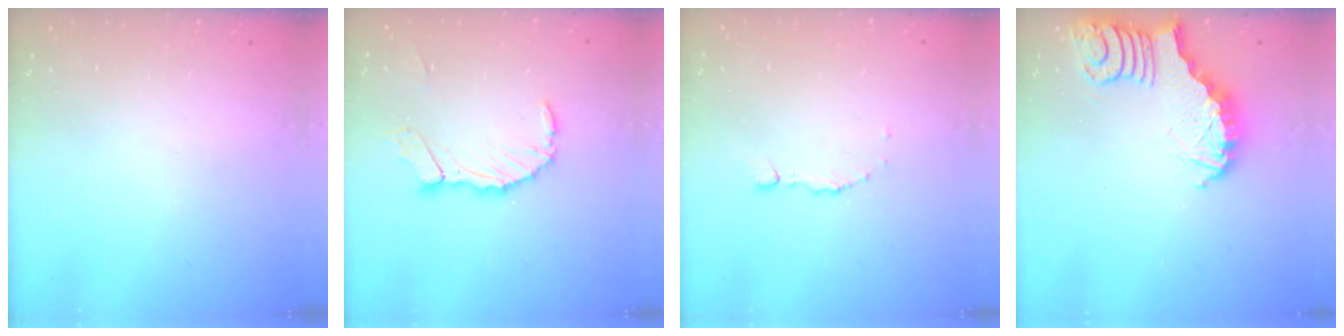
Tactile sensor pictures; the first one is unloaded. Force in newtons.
{"total": 10.9, "press": 10.8, "slide": 1.3}
{"total": 2.0, "press": 2.0, "slide": 0.3}
{"total": 3.9, "press": 3.9, "slide": 0.6}